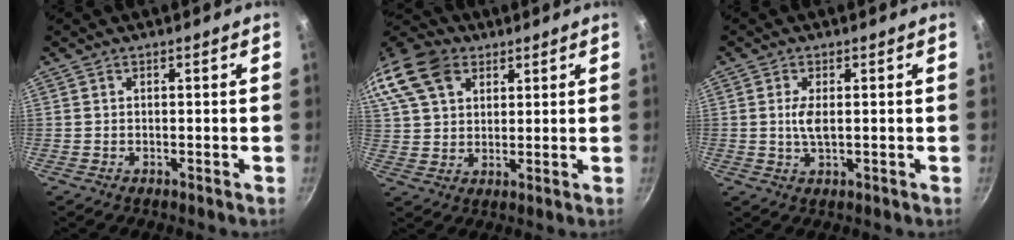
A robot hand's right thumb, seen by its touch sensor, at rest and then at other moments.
{"total": 20.6, "force": [10.1, 14.4, 10.8], "torque": [-0.251, 0.033, 0.187]}
{"total": 3.3, "force": [0.3, 1.3, 3.1], "torque": [-0.064, -0.001, 0.007]}